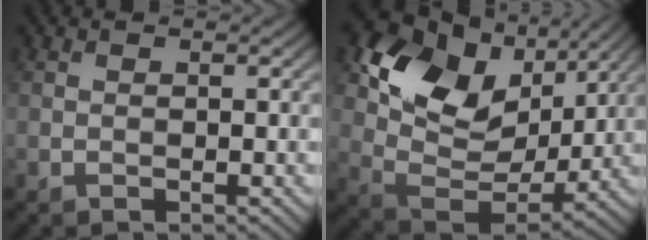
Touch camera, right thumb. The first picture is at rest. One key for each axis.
{"total": 15.1, "fx": 6.2, "fy": 10.1, "fz": 9.4, "tx": -0.187, "ty": 0.003, "tz": 0.118}